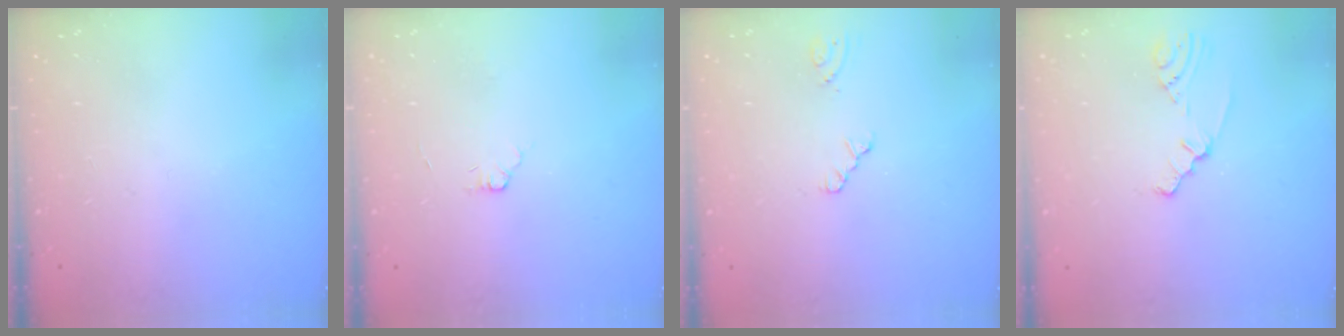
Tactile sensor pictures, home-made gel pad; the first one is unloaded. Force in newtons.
{"total": 3.4, "press": 3.4, "slide": 0.4}
{"total": 0.7, "press": 0.7, "slide": 0.2}
{"total": 2.0, "press": 1.5, "slide": 1.4}